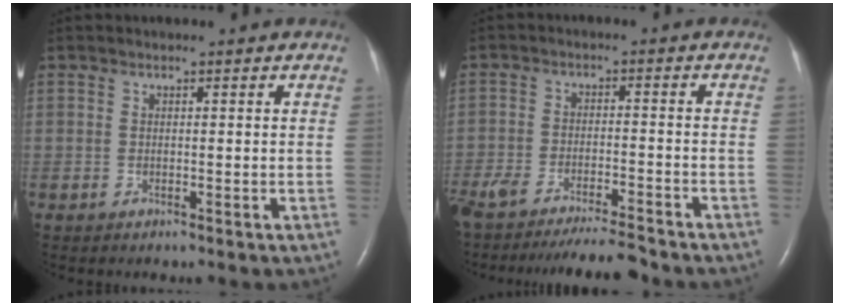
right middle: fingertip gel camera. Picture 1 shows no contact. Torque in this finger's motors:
{"motor_torque": [0.91, -0.91, 0.20, 0.05]}